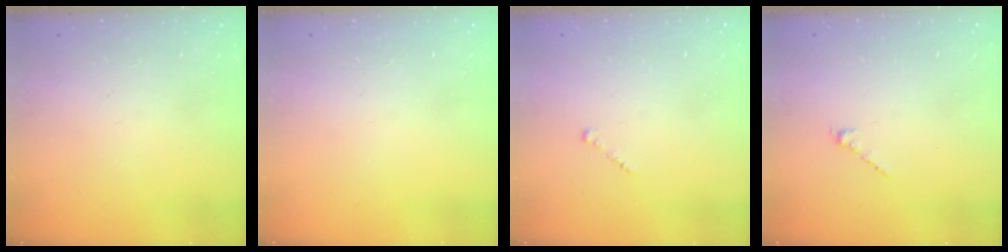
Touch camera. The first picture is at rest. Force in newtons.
{"total": 0.0}
{"total": 0.0}
{"total": 2.1, "press": 2.0, "slide": 0.7}